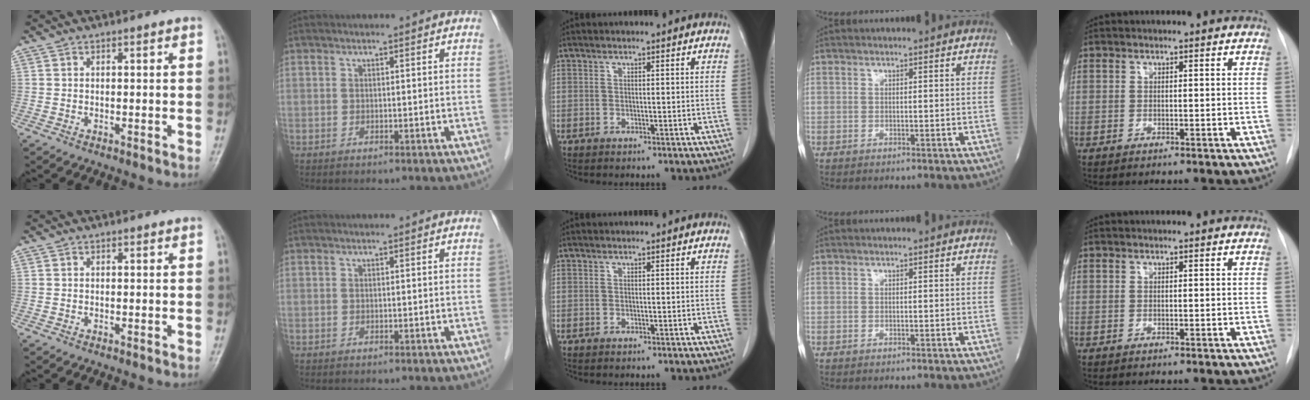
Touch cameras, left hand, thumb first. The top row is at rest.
{}